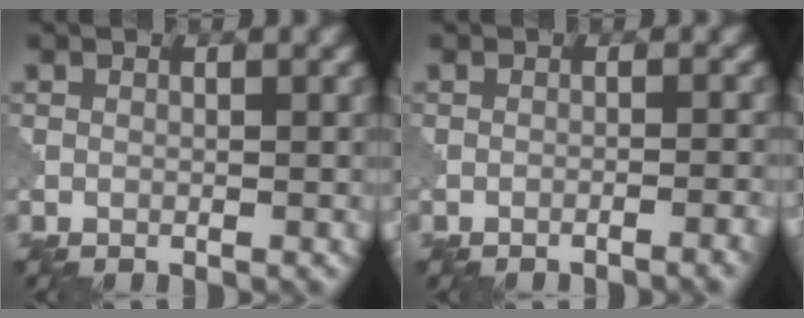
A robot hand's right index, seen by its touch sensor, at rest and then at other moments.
{"total": 2.8, "force": [-1.9, 0.6, 2.0], "torque": [-0.024, 0.013, -0.036]}